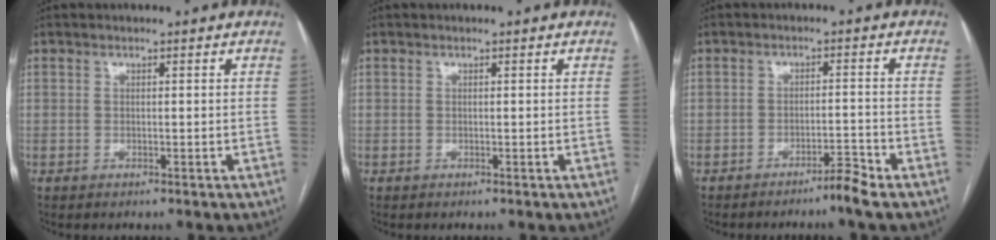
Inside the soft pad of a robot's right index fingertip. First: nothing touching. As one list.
[{"total": 0.0}, {"total": 3.0, "force": [-2.5, -0.6, 1.6], "torque": [-0.023, -0.003, -0.044]}]